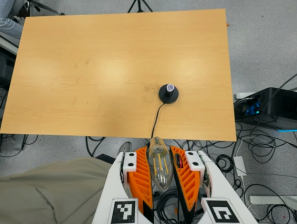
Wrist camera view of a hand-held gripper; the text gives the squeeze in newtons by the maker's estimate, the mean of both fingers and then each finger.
{"total": 18.9, "left": 20.7, "right": 17.1}